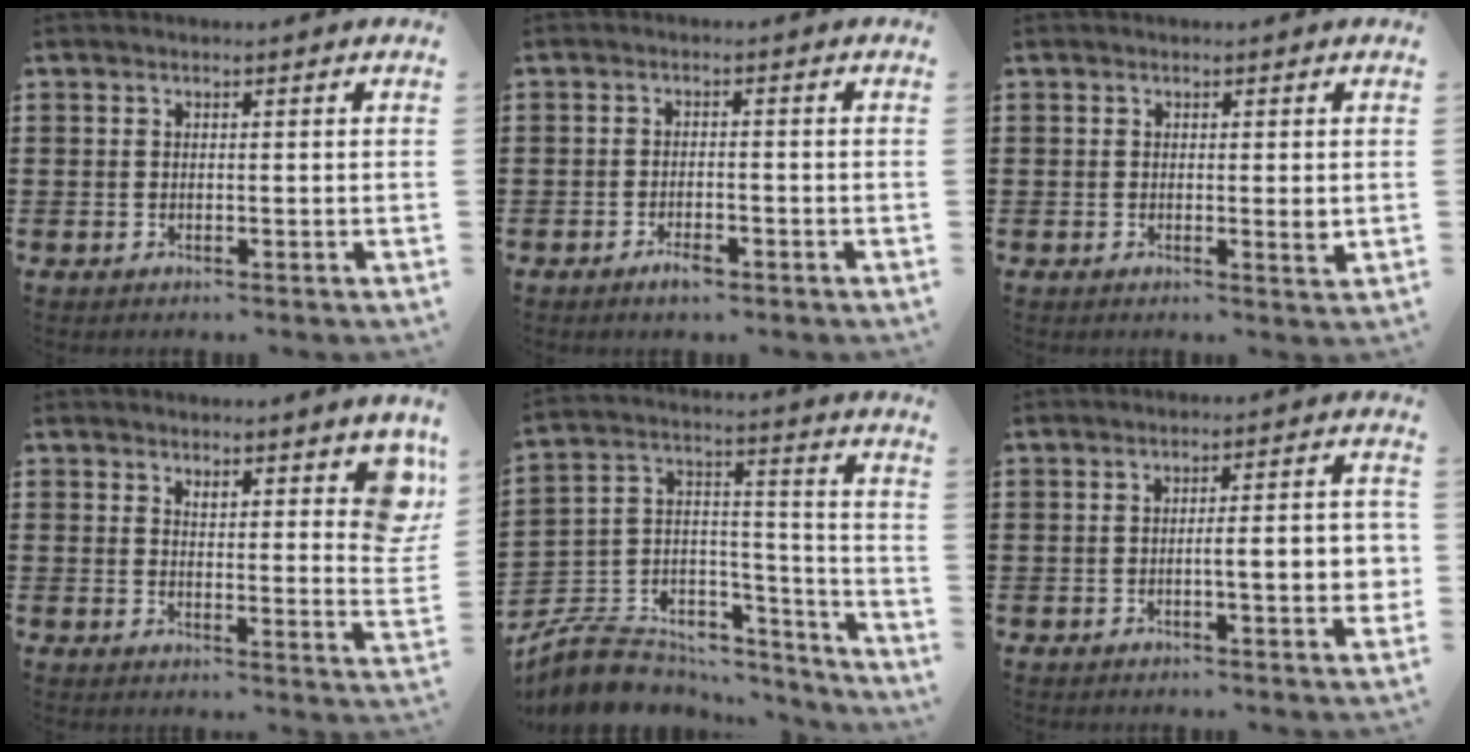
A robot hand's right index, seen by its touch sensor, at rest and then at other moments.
{"total": 2.4, "force": [-1.7, 0.5, 1.7], "torque": [-0.037, -0.004, -0.032]}
{"total": 1.6, "force": [0.2, 0.2, 1.6], "torque": [-0.032, -0.003, 0.004]}
{"total": 5.5, "force": [4.2, 1.7, 3.1], "torque": [-0.033, -0.019, 0.070]}
{"total": 6.5, "force": [-5.0, 4.0, 1.4], "torque": [-0.046, -0.008, -0.091]}
{"total": 6.3, "force": [-1.0, 0.8, 6.2], "torque": [-0.085, -0.006, -0.023]}